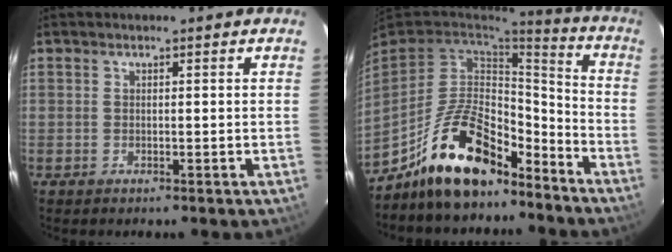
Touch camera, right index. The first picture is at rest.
{"total": 18.4, "force": [-13.0, 7.8, 10.4], "torque": [-0.212, 0.021, -0.215]}